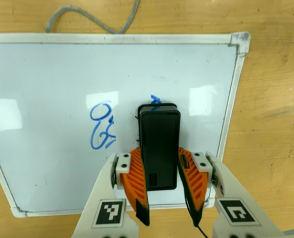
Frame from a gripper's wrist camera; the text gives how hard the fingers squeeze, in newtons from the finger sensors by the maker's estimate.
{"total": 11.0, "left": 10.7, "right": 11.2}